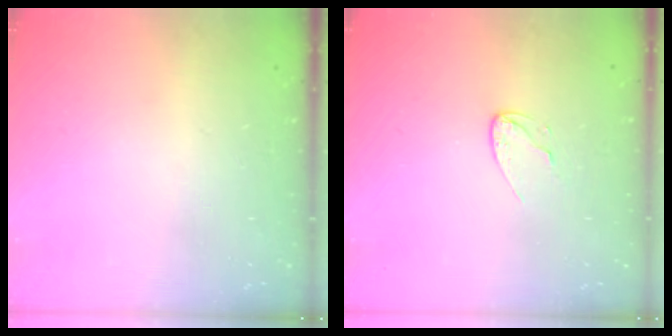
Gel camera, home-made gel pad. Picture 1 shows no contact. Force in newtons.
{"total": 4.5, "press": 4.5, "slide": 0.3}